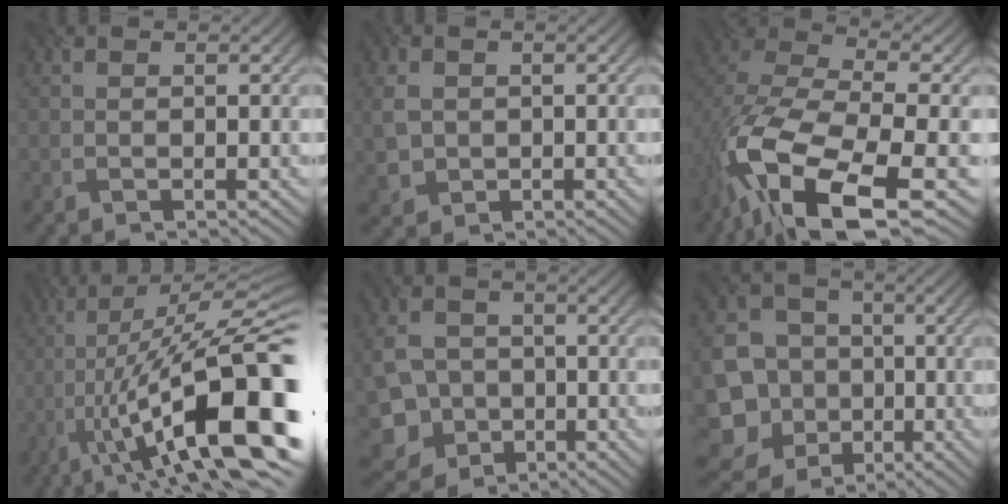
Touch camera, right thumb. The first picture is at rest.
{"total": 3.7, "force": [0.1, 3.2, 1.9], "torque": [-0.057, -0.008, 0.004]}
{"total": 15.5, "force": [-7.3, 7.0, 11.7], "torque": [-0.277, -0.040, -0.118]}
{"total": 18.9, "force": [-6.0, 4.9, 17.2], "torque": [-0.262, 0.011, -0.098]}
{"total": 7.4, "force": [-2.2, 6.3, 3.1], "torque": [-0.092, -0.026, -0.049]}
{"total": 13.8, "force": [-4.7, 12.2, 4.4], "torque": [-0.146, -0.045, -0.090]}